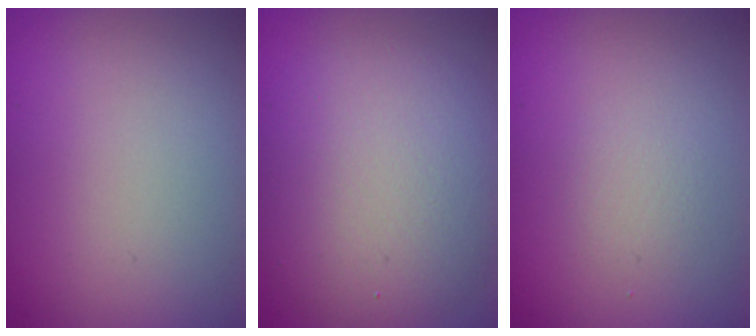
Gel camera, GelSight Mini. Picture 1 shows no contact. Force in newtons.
{"total": 7.8, "press": 7.8, "slide": 0.5}
{"total": 1.2, "press": 1.2, "slide": 0.0}